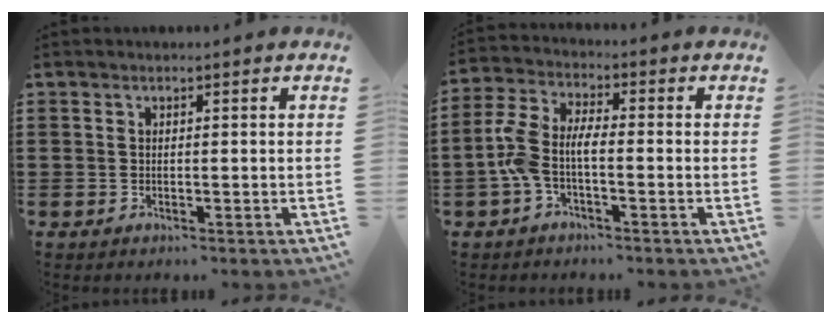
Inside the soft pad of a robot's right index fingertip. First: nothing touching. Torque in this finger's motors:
{"motor_torque": [1.51, -0.39, 0.75, 0.21]}